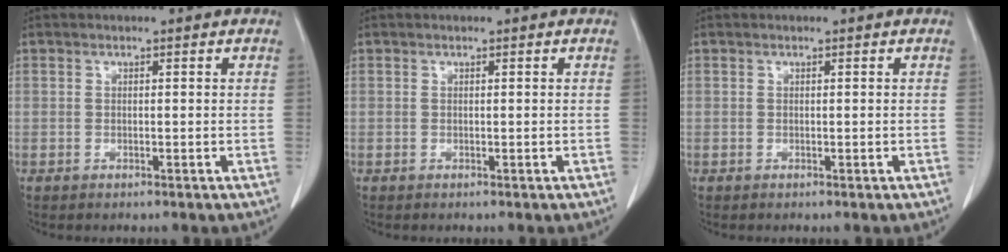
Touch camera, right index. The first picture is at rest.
{"total": 0.0}
{"total": 0.0}